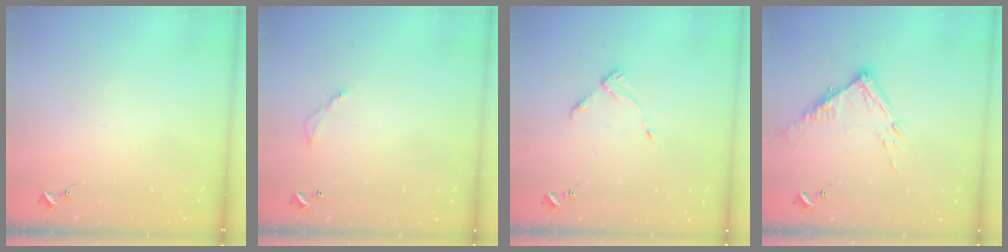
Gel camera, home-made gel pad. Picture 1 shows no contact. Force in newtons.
{"total": 3.8, "press": 3.8, "slide": 0.2}
{"total": 4.9, "press": 4.8, "slide": 0.6}
{"total": 12.1, "press": 12.1, "slide": 1.2}